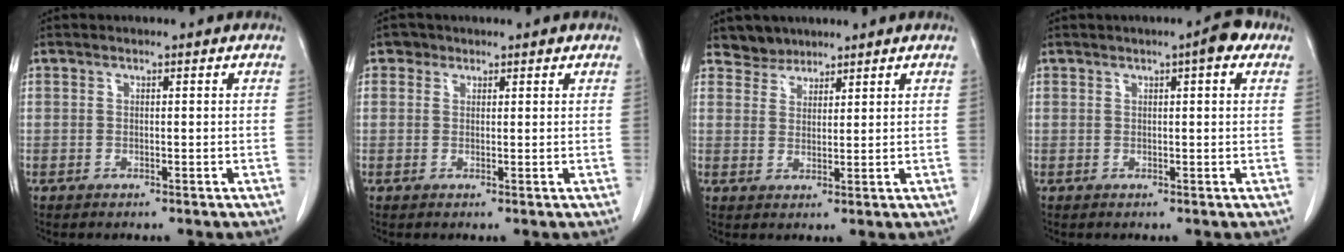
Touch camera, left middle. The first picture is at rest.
{"total": 1.6, "force": [1.0, 1.2, 0.0], "torque": [0.007, 0.001, 0.010]}
{"total": 3.0, "force": [2.6, 1.3, -0.5], "torque": [0.010, 0.002, 0.045]}
{"total": 3.5, "force": [1.8, 0.7, 3.0], "torque": [-0.040, 0.007, 0.020]}